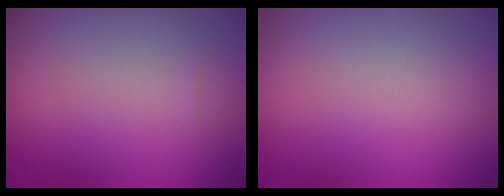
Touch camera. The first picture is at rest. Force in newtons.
{"total": 0.0}